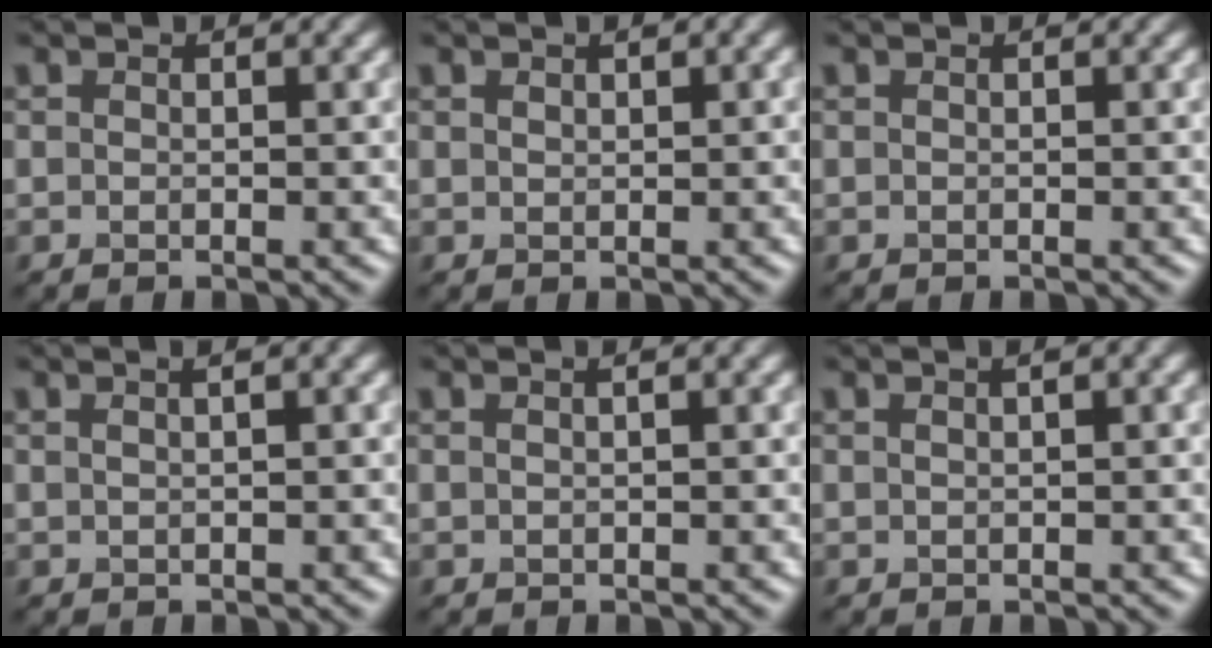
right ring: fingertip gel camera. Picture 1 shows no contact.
{"total": 1.1, "force": [0.6, 0.5, 0.8], "torque": [-0.013, 0.003, 0.012]}
{"total": 0.0}
{"total": 3.4, "force": [1.5, 1.6, 2.6], "torque": [-0.016, 0.017, 0.000]}
{"total": 1.6, "force": [0.7, 0.6, 1.3], "torque": [-0.011, 0.000, 0.002]}
{"total": 2.0, "force": [0.9, 0.7, 1.7], "torque": [-0.018, 0.000, 0.010]}